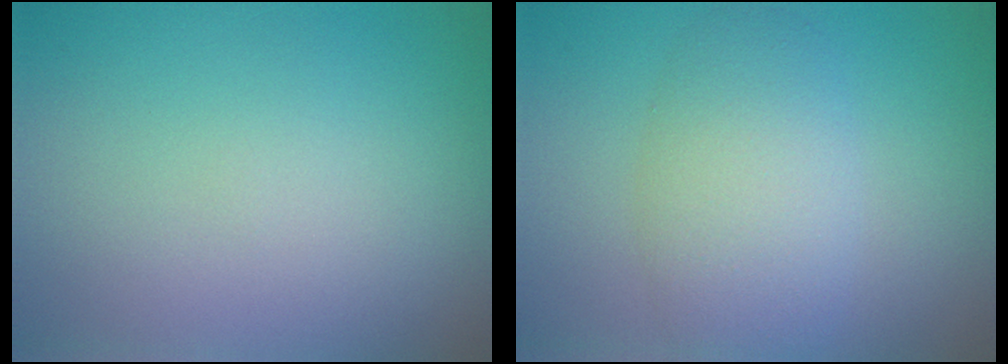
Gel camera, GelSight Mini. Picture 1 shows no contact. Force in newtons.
{"total": 5.0, "press": 5.0, "slide": 0.3}